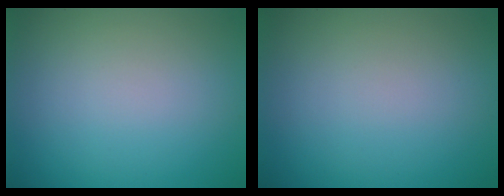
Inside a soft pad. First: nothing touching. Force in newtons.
{"total": 0.0}